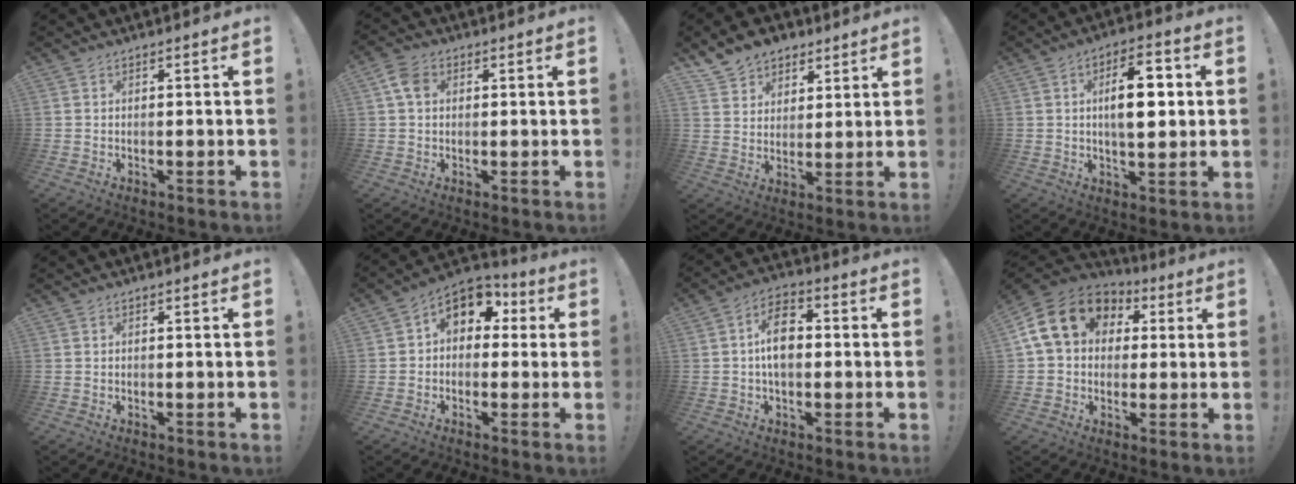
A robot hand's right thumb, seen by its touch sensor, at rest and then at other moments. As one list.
[{"total": 5.9, "force": [1.6, 4.1, 3.9], "torque": [-0.075, 0.004, 0.033]}, {"total": 9.4, "force": [6.5, 6.5, 1.9], "torque": [-0.038, -0.044, 0.131]}, {"total": 11.4, "force": [1.5, 5.3, 10.0], "torque": [-0.150, 0.002, 0.019]}, {"total": 0.0}, {"total": 10.0, "force": [2.4, 7.5, 6.1], "torque": [-0.091, 0.002, 0.052]}, {"total": 9.9, "force": [0.3, 6.2, 7.7], "torque": [-0.127, 0.009, 0.006]}, {"total": 18.1, "force": [5.6, 13.6, 10.5], "torque": [-0.172, -0.001, 0.111]}]